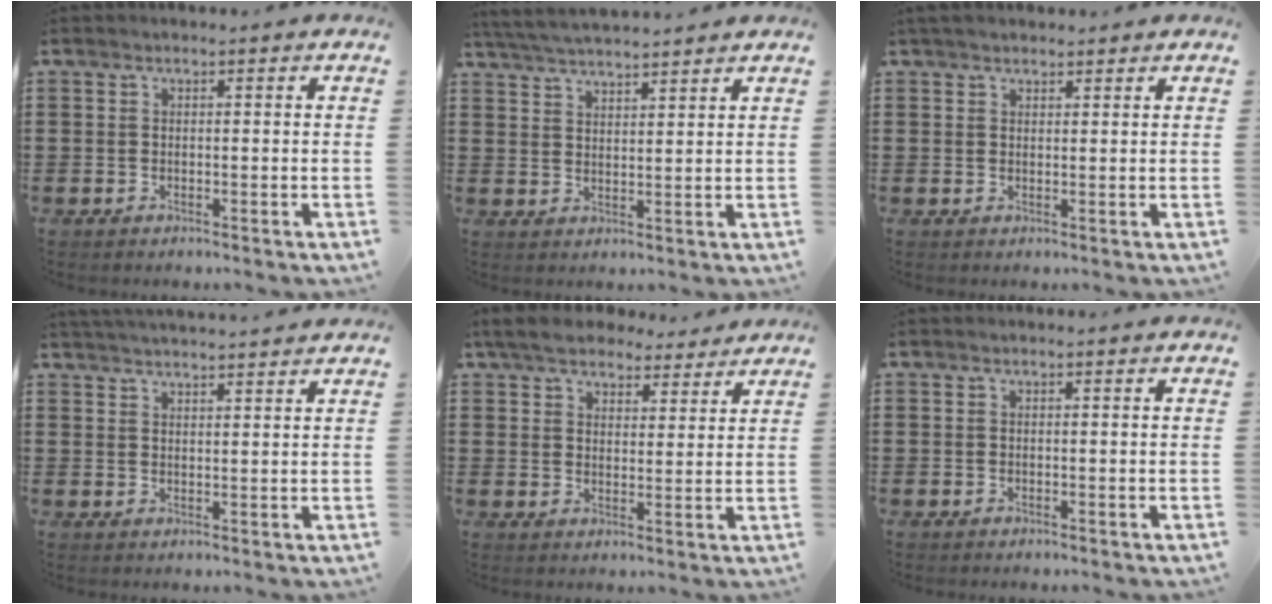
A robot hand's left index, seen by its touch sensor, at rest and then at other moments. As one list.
[{"total": 4.0, "force": [3.9, -0.3, 0.7], "torque": [-0.026, -0.015, 0.071]}, {"total": 1.8, "force": [1.6, 0.7, 0.4], "torque": [-0.012, 0.005, 0.032]}, {"total": 2.6, "force": [2.6, -0.4, 0.2], "torque": [-0.011, -0.007, 0.048]}, {"total": 5.4, "force": [4.9, 1.9, 1.4], "torque": [-0.047, -0.007, 0.089]}, {"total": 0.0}]